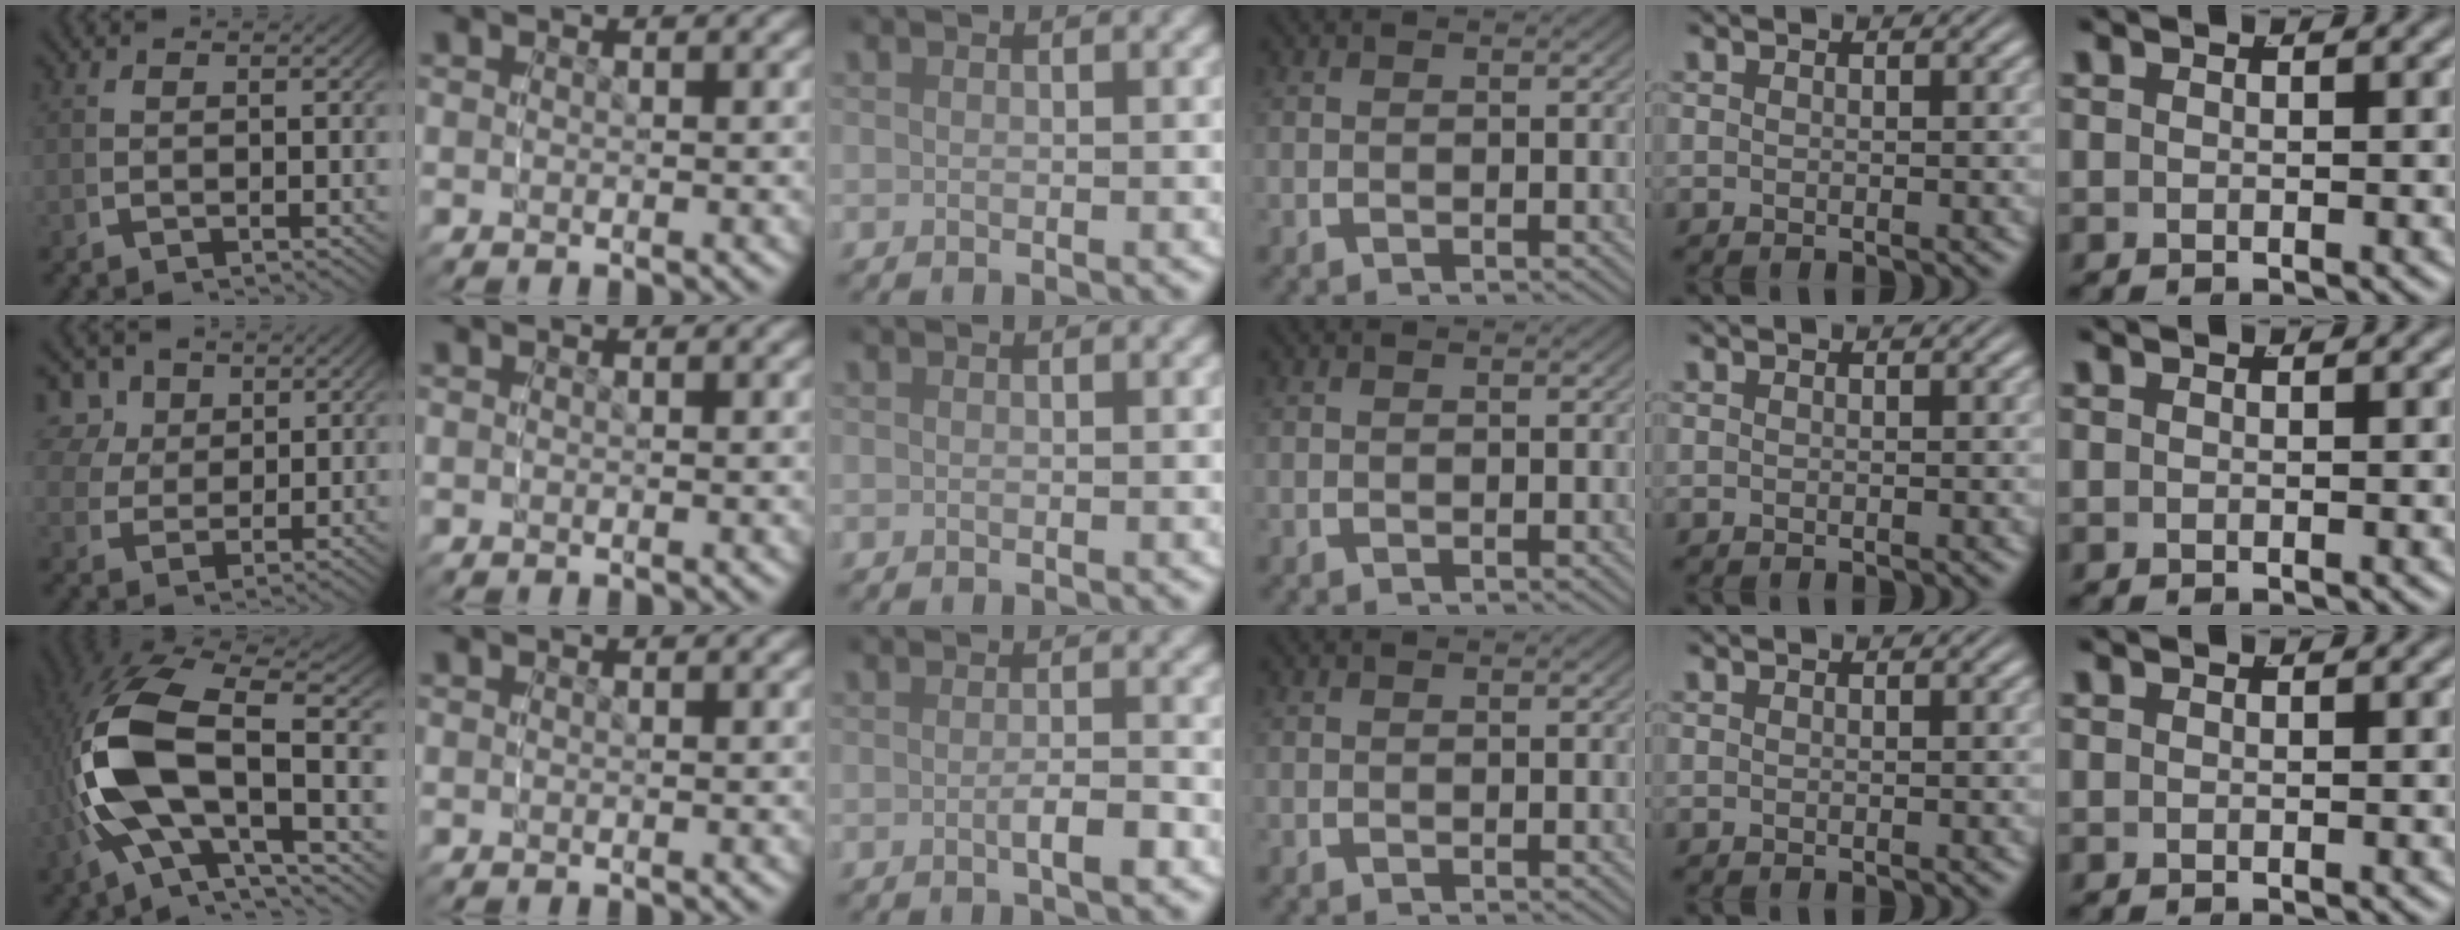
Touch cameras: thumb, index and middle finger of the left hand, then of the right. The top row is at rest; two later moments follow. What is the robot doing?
{"motion": "grasp_and_lifting", "object": "button"}